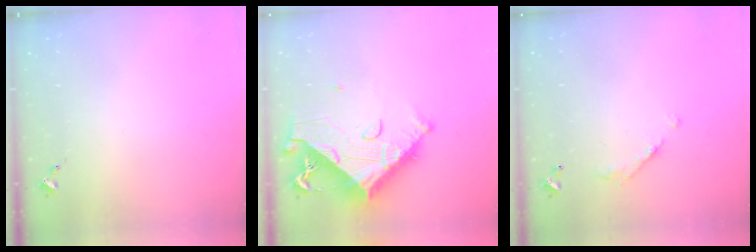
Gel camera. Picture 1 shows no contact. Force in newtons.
{"total": 20.0, "press": 19.9, "slide": 2.3}
{"total": 7.9, "press": 7.9, "slide": 0.3}